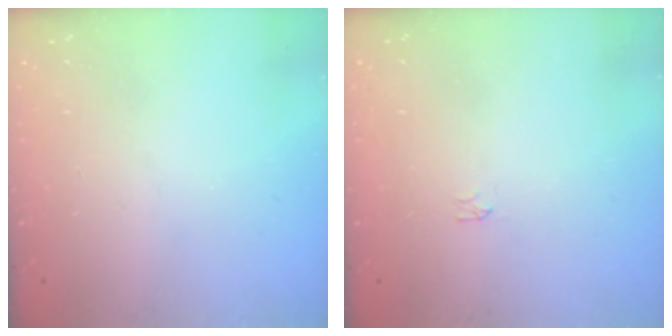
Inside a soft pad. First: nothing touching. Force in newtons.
{"total": 0.0}